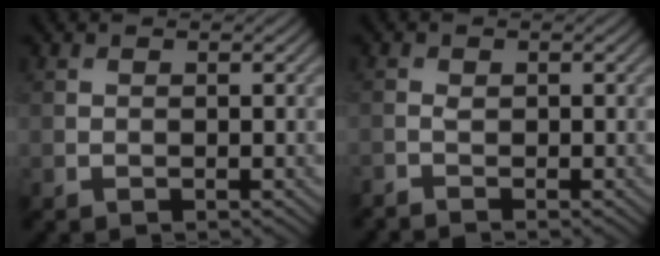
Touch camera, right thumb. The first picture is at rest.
{"total": 1.2, "force": [-1.1, 0.1, 0.5], "torque": [-0.015, -0.001, -0.028]}